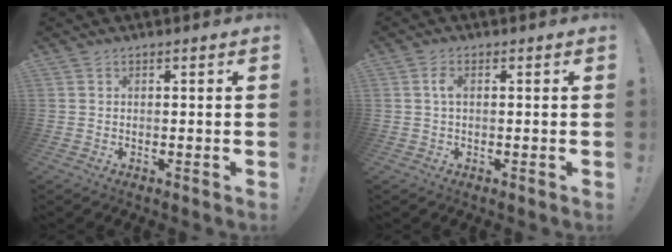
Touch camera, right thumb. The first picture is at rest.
{"total": 2.6, "force": [0.2, 1.1, 2.3], "torque": [-0.037, 0.004, 0.000]}